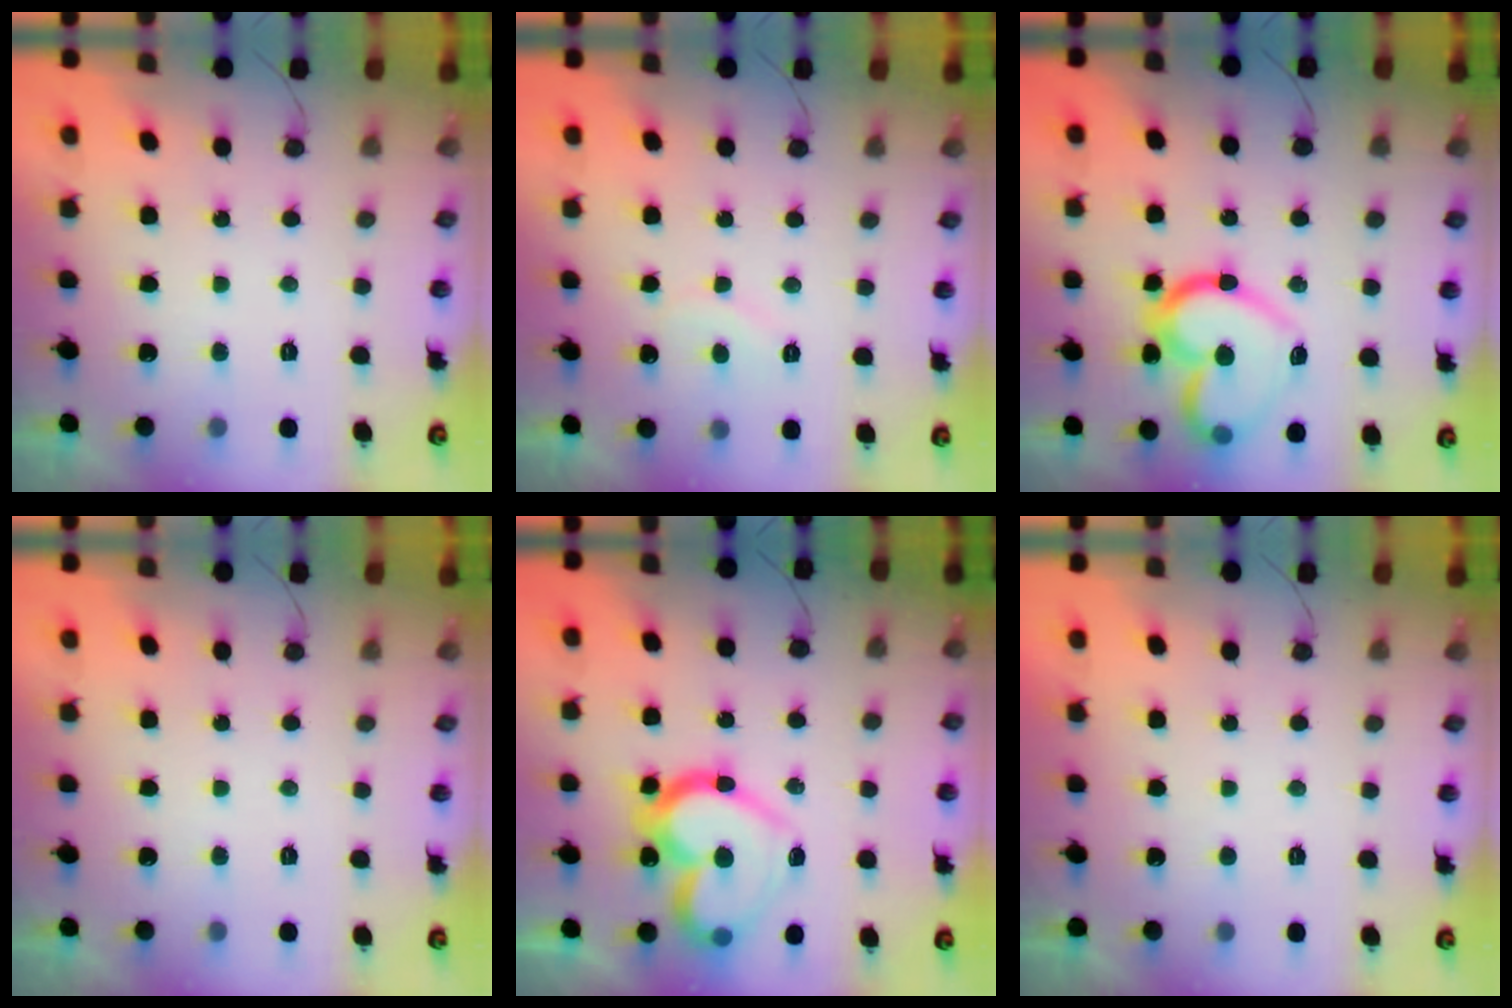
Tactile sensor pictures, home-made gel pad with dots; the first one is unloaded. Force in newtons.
{"total": 5.7, "press": 5.7, "slide": 0.5}
{"total": 18.6, "press": 18.5, "slide": 2.2}
{"total": 0.0}
{"total": 19.7, "press": 19.7, "slide": 1.5}
{"total": 1.8, "press": 1.8, "slide": 0.0}